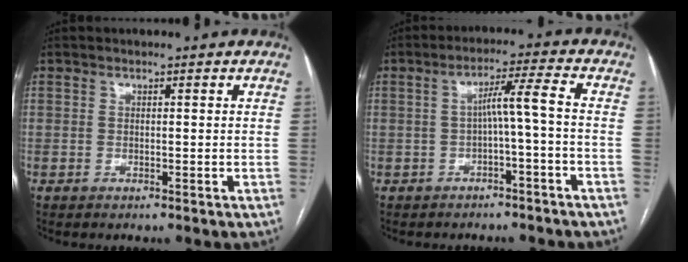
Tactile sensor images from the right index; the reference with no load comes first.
{"total": 5.1, "force": [-1.1, -0.5, 4.9], "torque": [-0.081, 0.023, -0.015]}